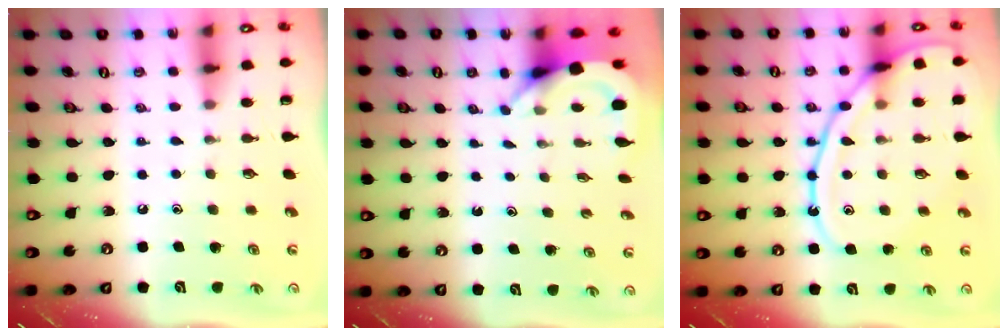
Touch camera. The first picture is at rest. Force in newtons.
{"total": 3.5, "press": 3.5, "slide": 0.2}
{"total": 15.5, "press": 15.4, "slide": 1.4}